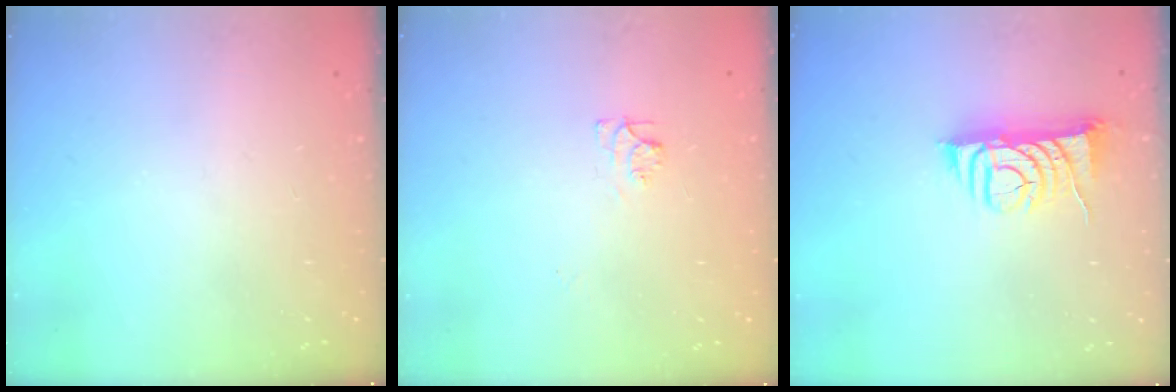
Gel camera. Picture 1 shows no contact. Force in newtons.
{"total": 6.2, "press": 6.2, "slide": 0.7}
{"total": 7.8, "press": 7.8, "slide": 0.8}